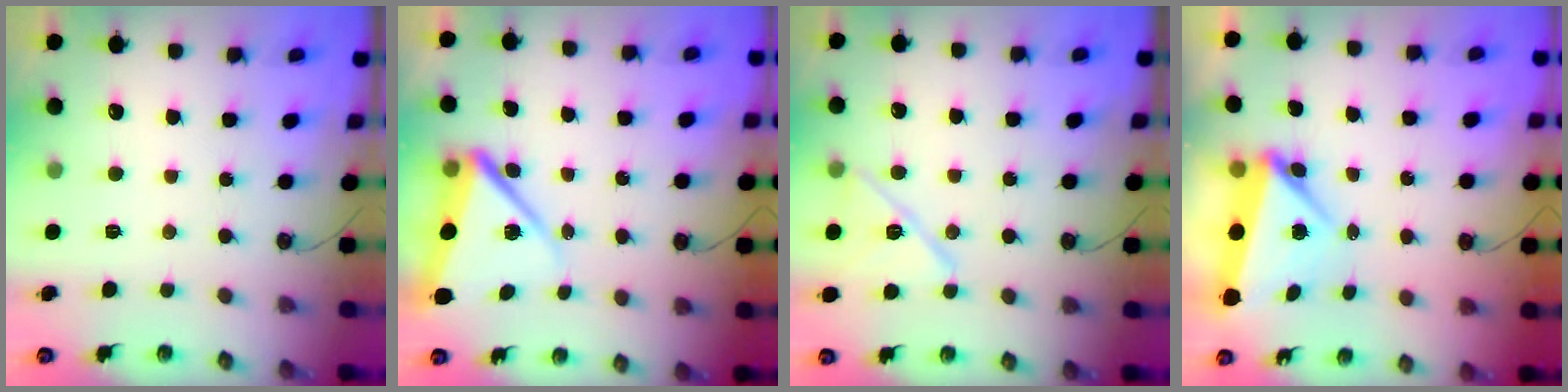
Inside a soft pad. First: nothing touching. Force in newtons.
{"total": 9.9, "press": 9.7, "slide": 1.7}
{"total": 12.4, "press": 12.4, "slide": 0.8}
{"total": 5.8, "press": 5.6, "slide": 1.6}